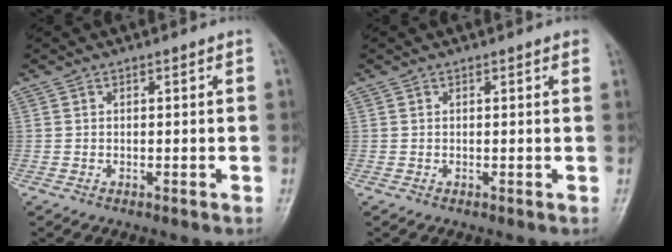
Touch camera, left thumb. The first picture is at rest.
{"total": 1.0, "force": [0.7, 0.1, 0.8], "torque": [-0.009, 0.002, 0.005]}